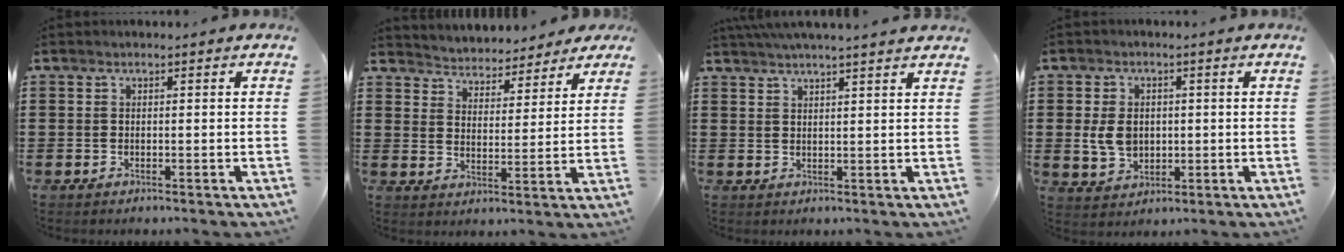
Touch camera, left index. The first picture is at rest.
{"total": 3.7, "force": [3.7, 0.3, -0.5], "torque": [-0.014, -0.029, 0.060]}
{"total": 3.0, "force": [2.7, -0.7, 1.0], "torque": [-0.027, -0.006, 0.049]}
{"total": 5.0, "force": [0.0, 3.8, 3.3], "torque": [-0.078, 0.002, -0.007]}